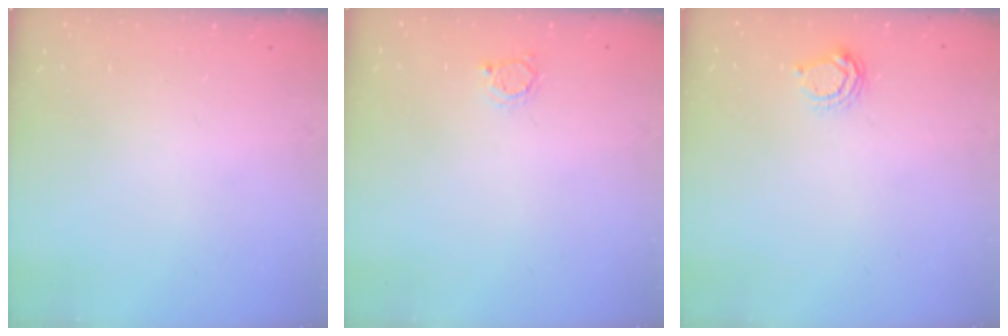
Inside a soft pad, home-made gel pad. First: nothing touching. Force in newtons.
{"total": 2.6, "press": 2.6, "slide": 0.4}
{"total": 4.7, "press": 4.7, "slide": 0.5}